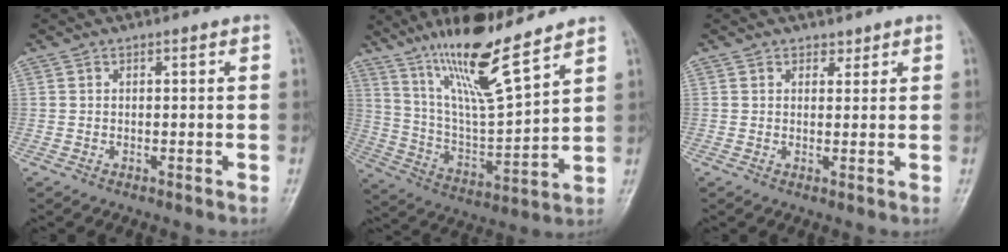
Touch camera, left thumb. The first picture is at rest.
{"total": 16.8, "force": [12.0, 2.6, 11.5], "torque": [-0.194, -0.065, 0.229]}
{"total": 1.5, "force": [1.1, 1.1, 0.0], "torque": [0.018, -0.007, 0.011]}